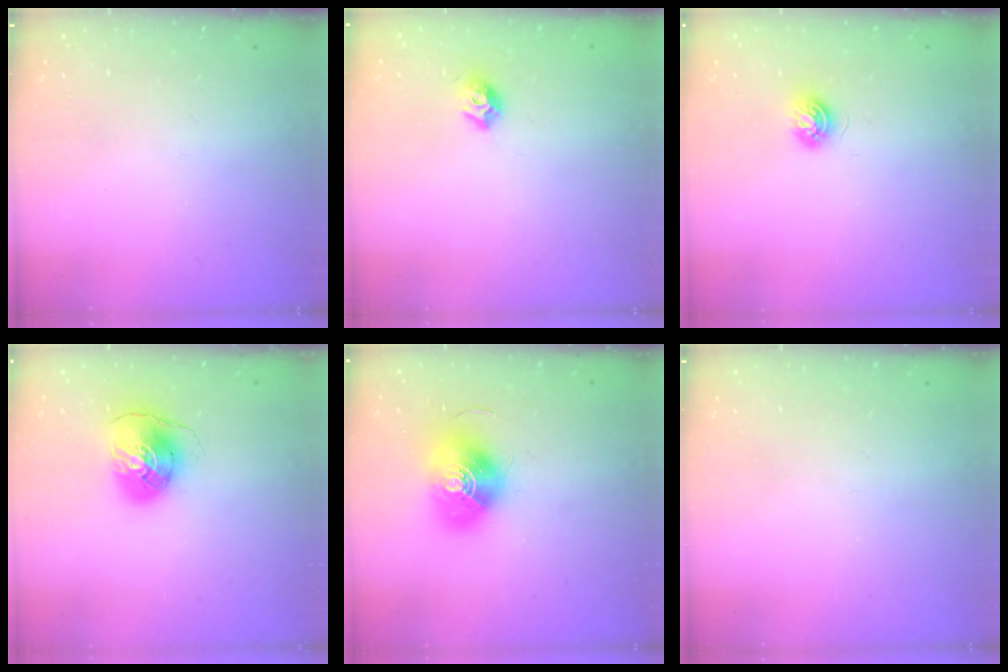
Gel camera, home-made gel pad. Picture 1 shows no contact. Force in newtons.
{"total": 7.9, "press": 7.9, "slide": 0.7}
{"total": 4.5, "press": 4.5, "slide": 0.6}
{"total": 8.5, "press": 8.4, "slide": 1.3}
{"total": 16.2, "press": 16.2, "slide": 0.5}
{"total": 0.0}